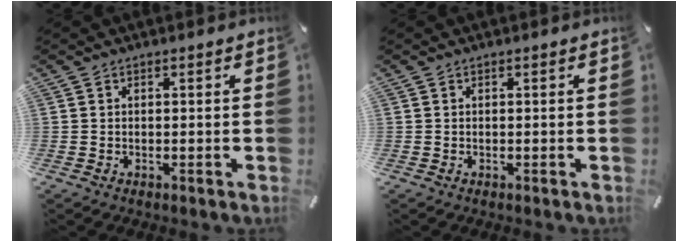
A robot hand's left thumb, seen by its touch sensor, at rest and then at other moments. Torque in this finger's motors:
{"motor_torque": [0.00, 0.00, 0.00, 0.00, 0.00]}